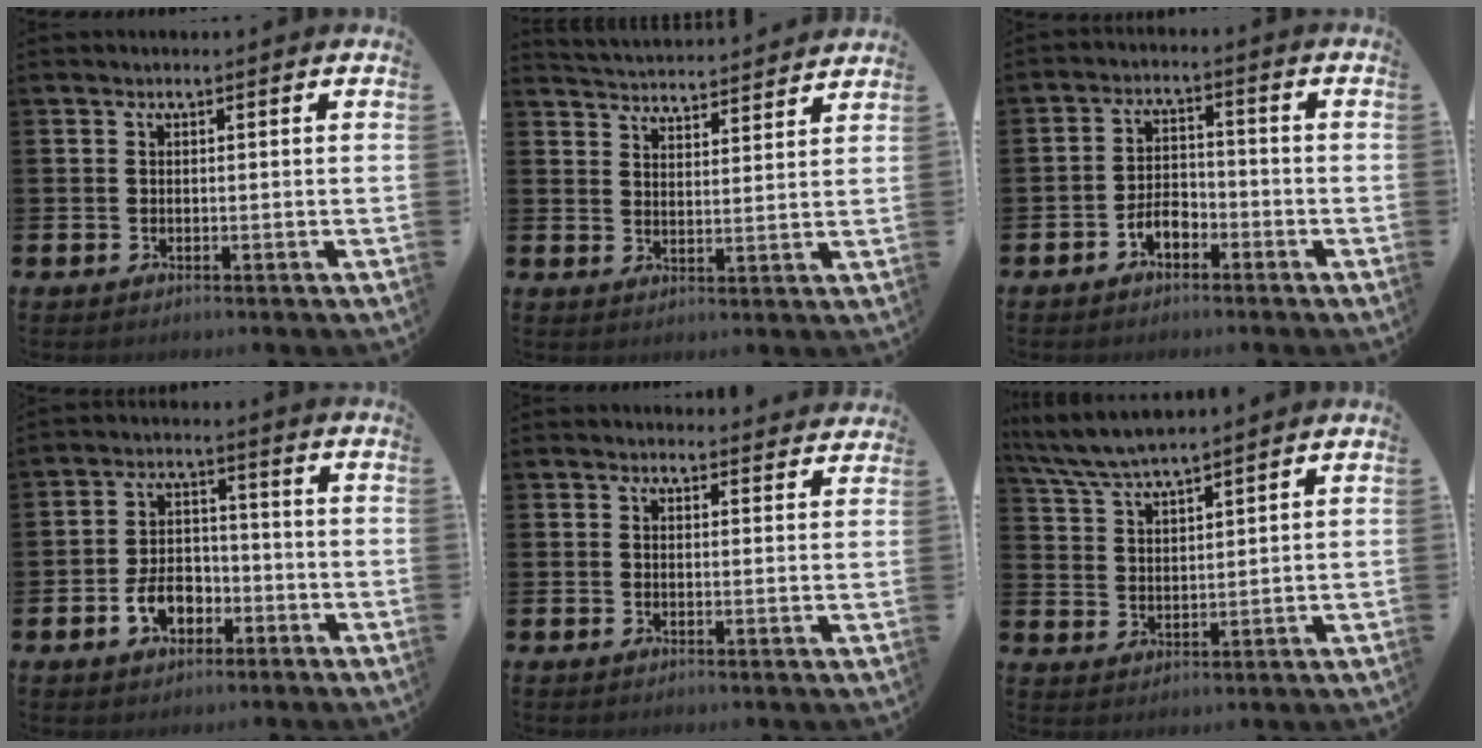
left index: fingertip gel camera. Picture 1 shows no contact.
{"total": 4.7, "force": [4.7, 0.1, -0.3], "torque": [-0.007, -0.040, 0.081]}
{"total": 3.4, "force": [-2.2, 1.8, 1.8], "torque": [-0.035, 0.010, -0.046]}
{"total": 5.4, "force": [-2.6, 3.7, 3.0], "torque": [-0.039, 0.008, -0.053]}
{"total": 2.1, "force": [2.0, 0.4, -0.2], "torque": [0.010, -0.012, 0.035]}
{"total": 5.9, "force": [5.7, 0.4, 1.5], "torque": [-0.052, -0.022, 0.104]}